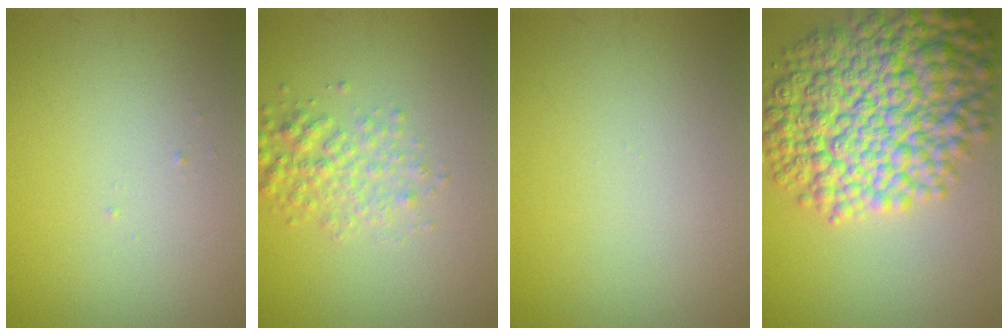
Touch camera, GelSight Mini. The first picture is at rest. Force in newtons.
{"total": 3.0, "press": 3.0, "slide": 0.1}
{"total": 0.0}
{"total": 12.6, "press": 12.6, "slide": 0.3}